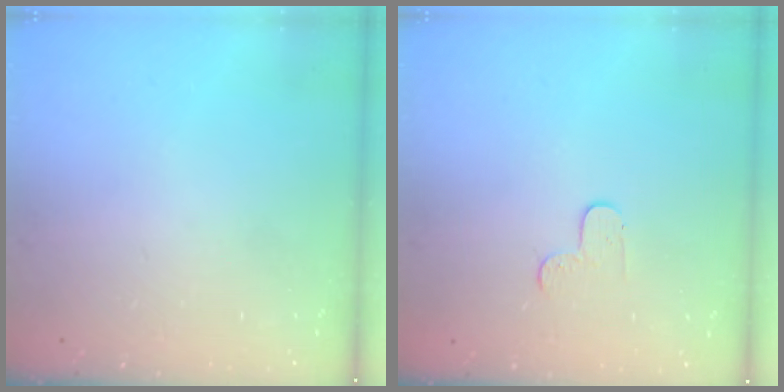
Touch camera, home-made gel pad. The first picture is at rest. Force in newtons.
{"total": 3.5, "press": 3.5, "slide": 0.4}